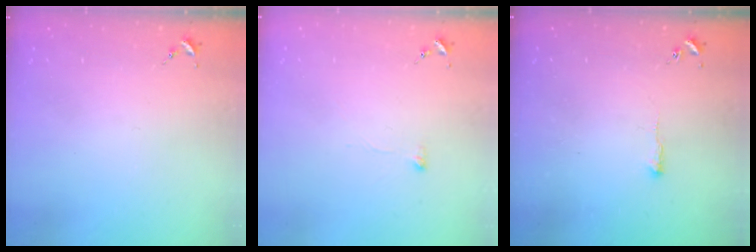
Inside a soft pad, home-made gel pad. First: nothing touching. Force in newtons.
{"total": 4.6, "press": 4.6, "slide": 0.6}
{"total": 2.4, "press": 2.4, "slide": 0.4}